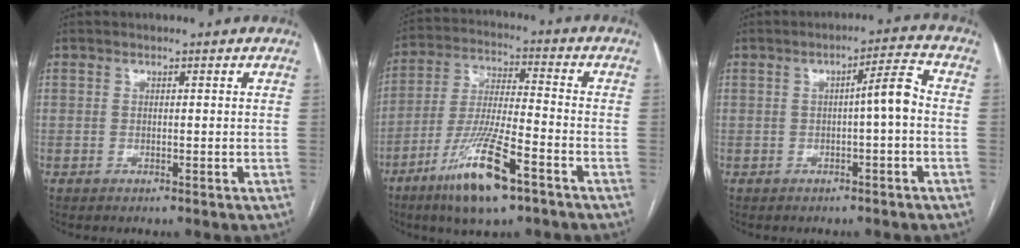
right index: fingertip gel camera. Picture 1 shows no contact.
{"total": 13.7, "force": [-7.8, 1.9, 11.1], "torque": [-0.220, -0.023, -0.141]}
{"total": 4.5, "force": [-0.4, 0.2, 4.5], "torque": [-0.064, 0.013, -0.007]}